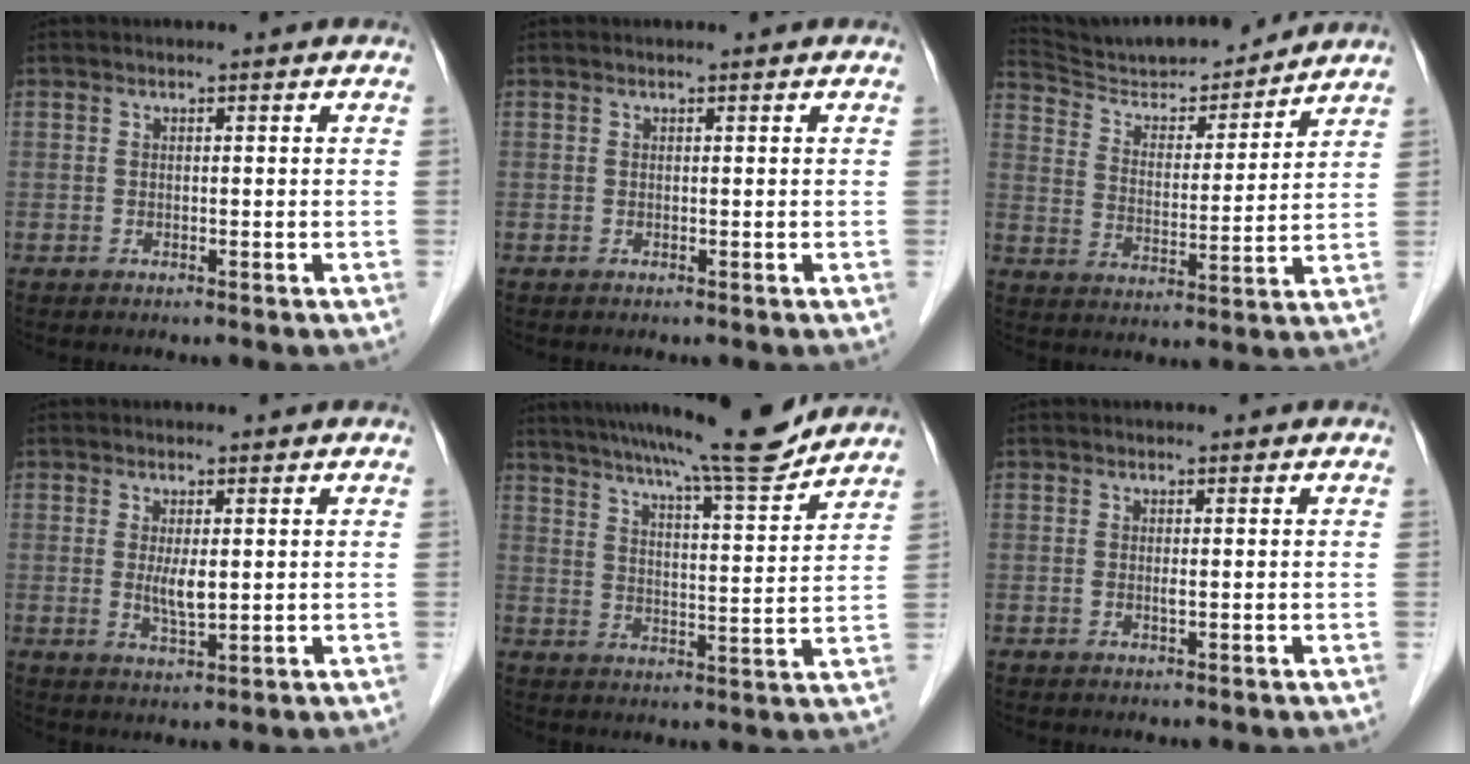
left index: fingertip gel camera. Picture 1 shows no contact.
{"total": 0.0}
{"total": 15.7, "force": [15.1, 1.8, 4.1], "torque": [-0.074, 0.000, 0.245]}
{"total": 3.5, "force": [0.4, 0.8, 3.4], "torque": [-0.067, -0.008, 0.011]}
{"total": 15.4, "force": [13.6, 0.1, 7.2], "torque": [-0.113, -0.005, 0.193]}
{"total": 0.8, "force": [0.0, 0.1, 0.7], "torque": [-0.018, -0.002, 0.000]}